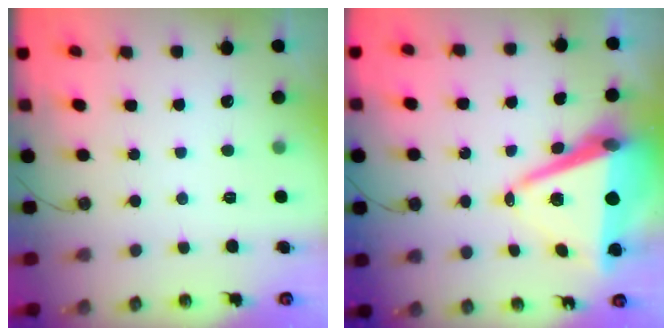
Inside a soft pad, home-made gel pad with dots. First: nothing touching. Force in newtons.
{"total": 13.0, "press": 12.3, "slide": 4.1}